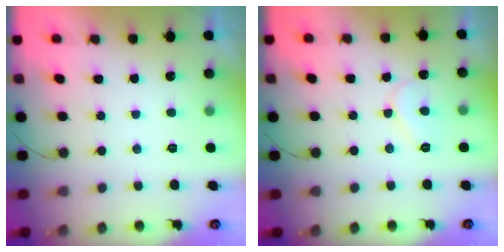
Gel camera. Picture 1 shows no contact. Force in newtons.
{"total": 6.5, "press": 6.5, "slide": 0.5}